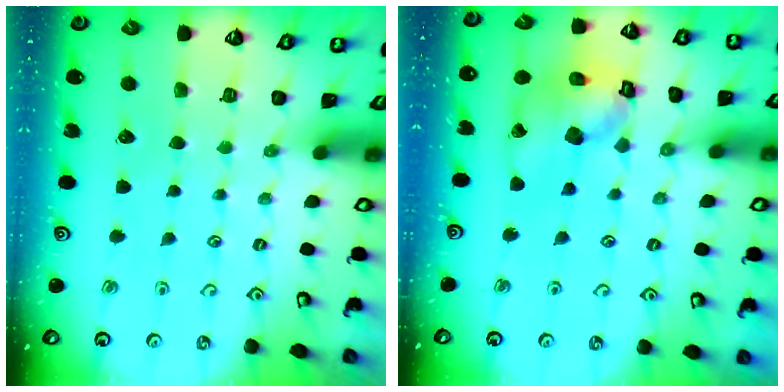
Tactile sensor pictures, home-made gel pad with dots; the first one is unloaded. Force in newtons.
{"total": 15.2, "press": 15.1, "slide": 2.0}